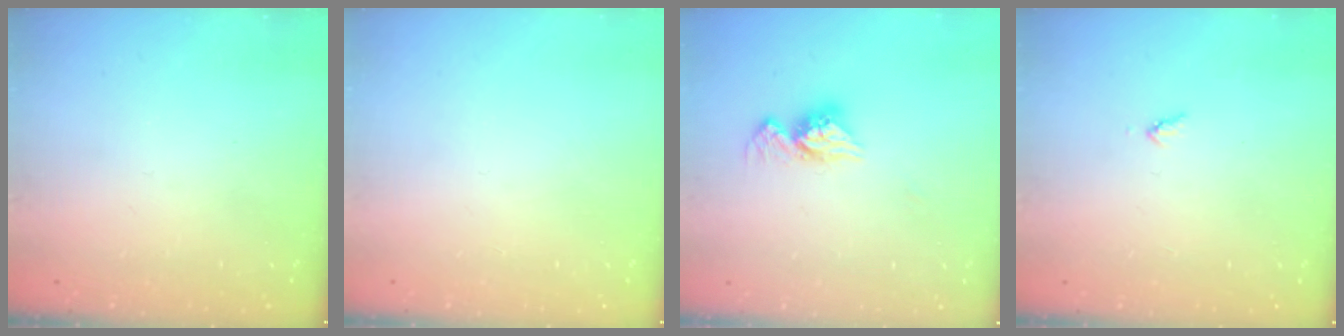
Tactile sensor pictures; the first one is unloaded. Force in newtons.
{"total": 0.0}
{"total": 11.1, "press": 11.0, "slide": 0.9}
{"total": 3.0, "press": 3.0, "slide": 0.3}